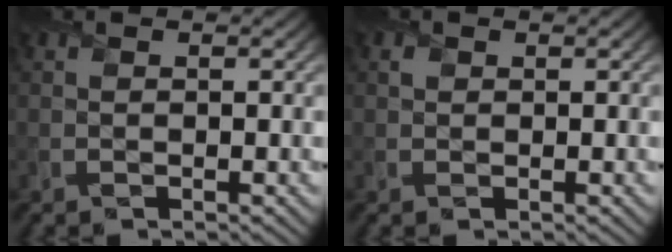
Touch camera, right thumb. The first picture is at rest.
{"total": 0.8, "force": [0.3, 0.7, 0.1], "torque": [0.000, -0.001, 0.005]}